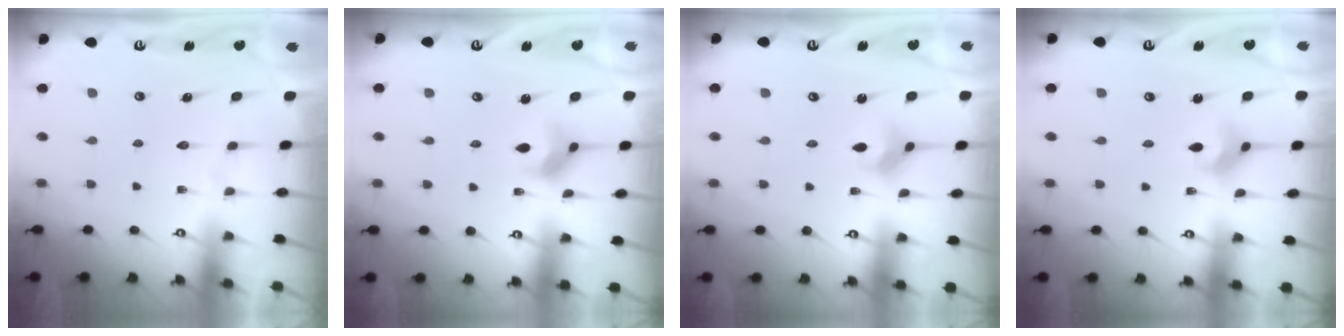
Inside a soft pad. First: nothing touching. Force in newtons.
{"total": 5.0, "press": 5.0, "slide": 0.6}
{"total": 2.8, "press": 2.8, "slide": 0.2}
{"total": 3.7, "press": 3.7, "slide": 0.3}